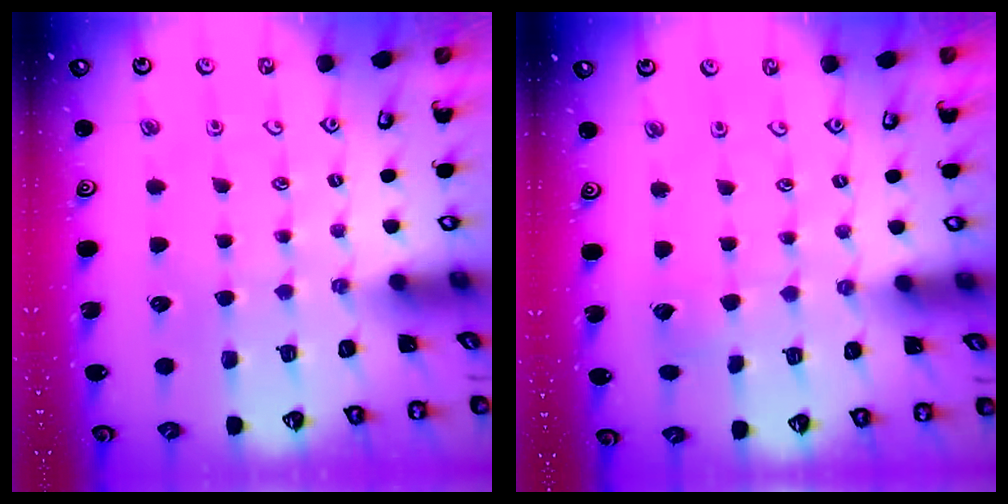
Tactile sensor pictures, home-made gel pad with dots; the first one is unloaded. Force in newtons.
{"total": 2.9, "press": 2.9, "slide": 0.3}